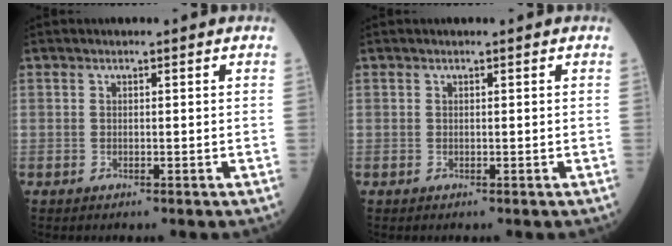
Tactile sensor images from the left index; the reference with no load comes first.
{"total": 0.0}